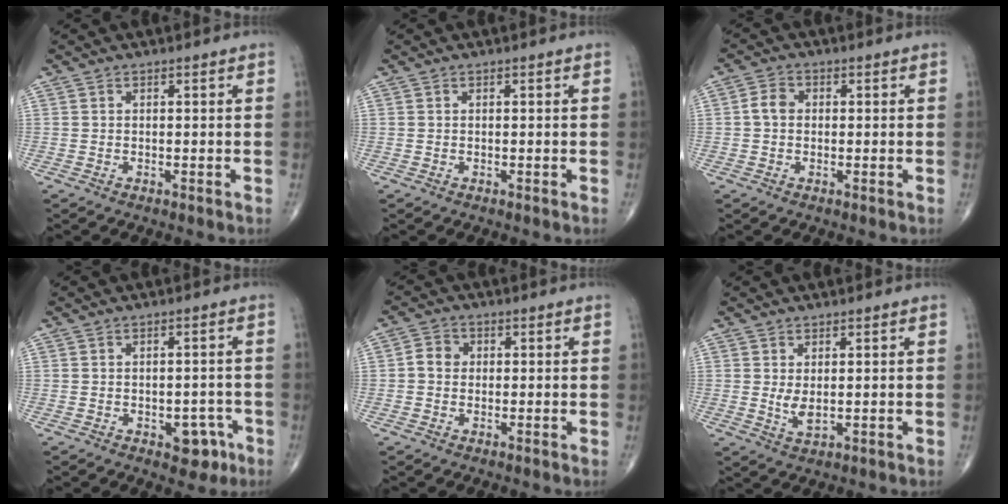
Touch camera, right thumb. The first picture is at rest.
{"total": 0.0}
{"total": 3.1, "force": [0.0, 2.4, 1.9], "torque": [-0.032, 0.009, -0.006]}
{"total": 5.1, "force": [-2.3, 3.2, 3.3], "torque": [-0.012, 0.017, -0.023]}
{"total": 3.2, "force": [0.1, 2.8, 1.5], "torque": [-0.015, 0.008, -0.006]}
{"total": 2.9, "force": [0.4, 1.2, 2.6], "torque": [-0.048, -0.011, 0.014]}